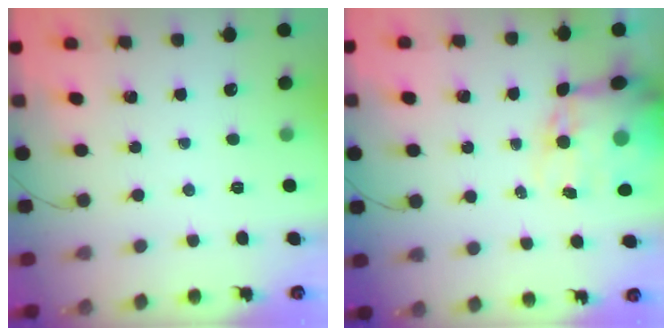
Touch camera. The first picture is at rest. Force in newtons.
{"total": 14.7, "press": 14.3, "slide": 3.6}